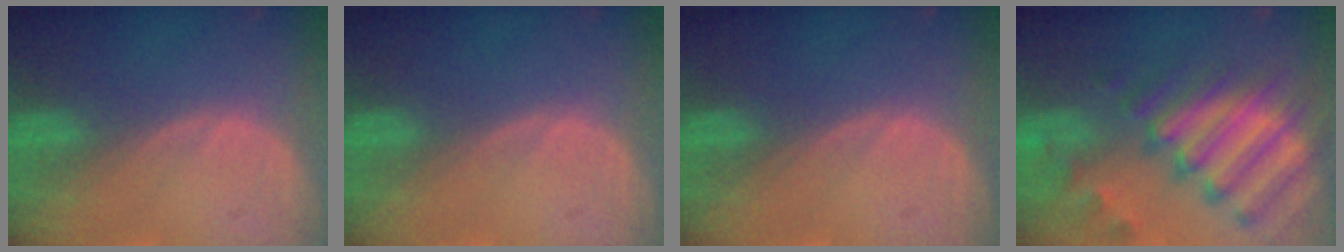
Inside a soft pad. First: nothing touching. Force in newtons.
{"total": 0.0}
{"total": 0.0}
{"total": 12.4, "press": 10.7, "slide": 6.3}